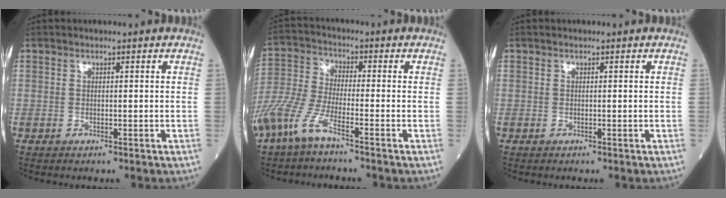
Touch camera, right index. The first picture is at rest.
{"total": 9.1, "force": [-5.9, 1.6, 6.7], "torque": [-0.166, -0.015, -0.129]}
{"total": 0.0}